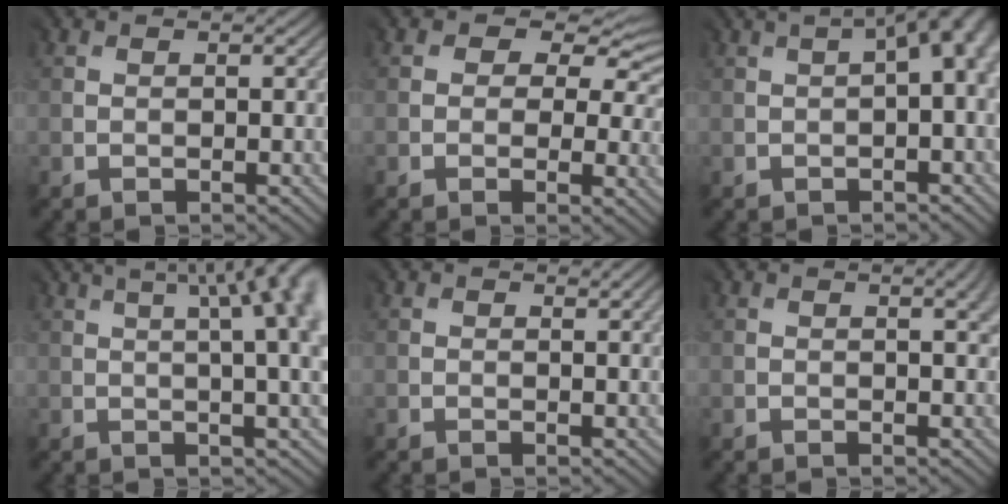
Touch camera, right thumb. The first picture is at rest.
{"total": 7.4, "force": [1.8, 5.0, 5.1], "torque": [-0.061, 0.000, 0.035]}
{"total": 5.9, "force": [0.3, 2.1, 5.5], "torque": [-0.065, 0.013, 0.006]}
{"total": 15.3, "force": [4.6, 5.3, 13.6], "torque": [-0.132, 0.067, 0.059]}
{"total": 1.0, "force": [0.6, -0.1, 0.8], "torque": [-0.016, 0.001, 0.010]}
{"total": 2.9, "force": [0.6, 0.8, 2.8], "torque": [-0.026, 0.005, 0.010]}